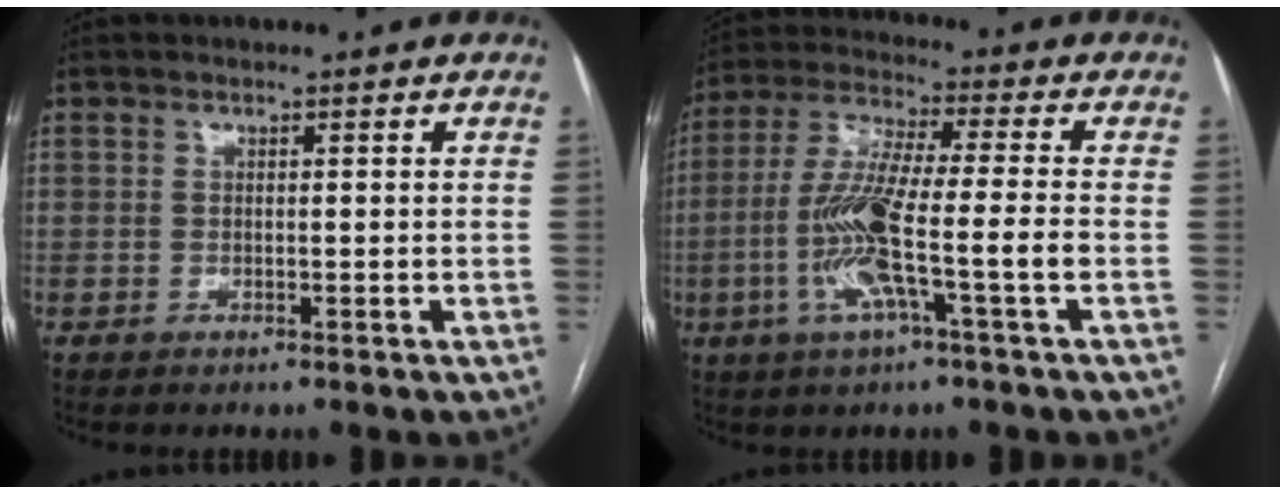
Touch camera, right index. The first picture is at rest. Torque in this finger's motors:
{"motor_torque": [1.87, -0.17, 0.96, 0.21]}